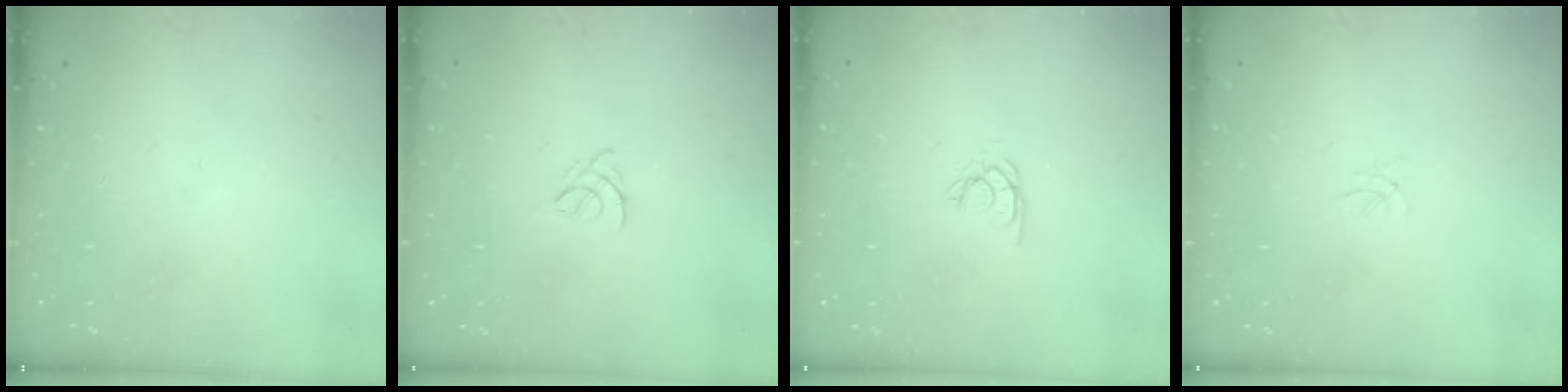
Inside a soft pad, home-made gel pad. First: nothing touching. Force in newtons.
{"total": 2.0, "press": 1.9, "slide": 0.5}
{"total": 2.0, "press": 2.0, "slide": 0.4}
{"total": 0.0}